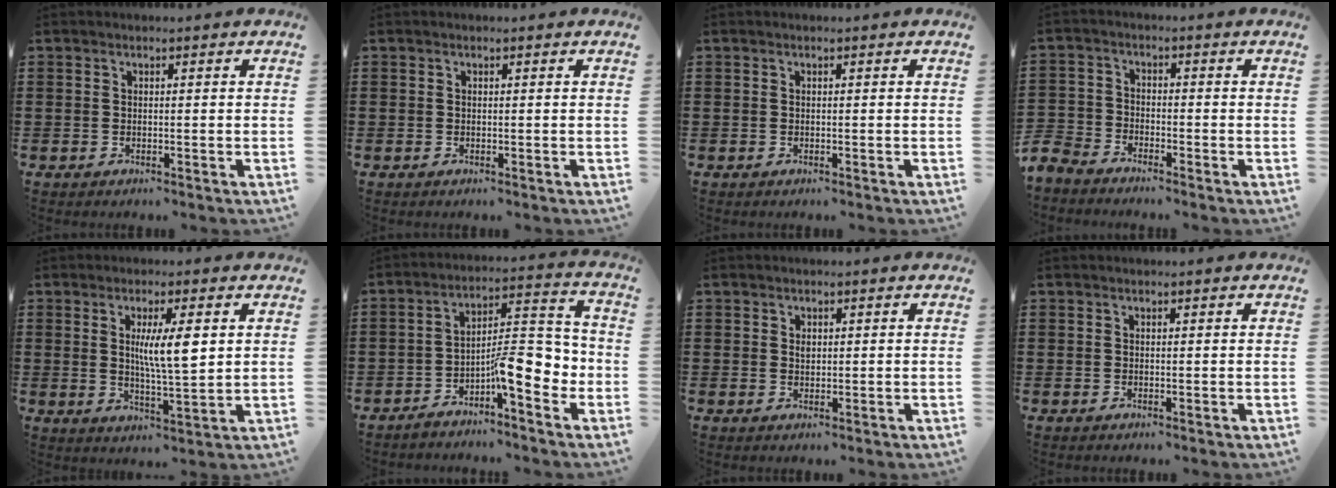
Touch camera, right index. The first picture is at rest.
{"total": 0.0}
{"total": 0.0}
{"total": 3.6, "force": [-3.5, 0.8, 0.3], "torque": [-0.032, -0.009, -0.080]}
{"total": 7.4, "force": [1.9, 1.4, 7.1], "torque": [-0.131, 0.000, 0.026]}
{"total": 10.2, "force": [-4.4, 2.7, 8.8], "torque": [-0.136, -0.007, -0.084]}
{"total": 1.0, "force": [0.4, 0.7, 0.6], "torque": [-0.006, -0.001, 0.006]}
{"total": 0.0}